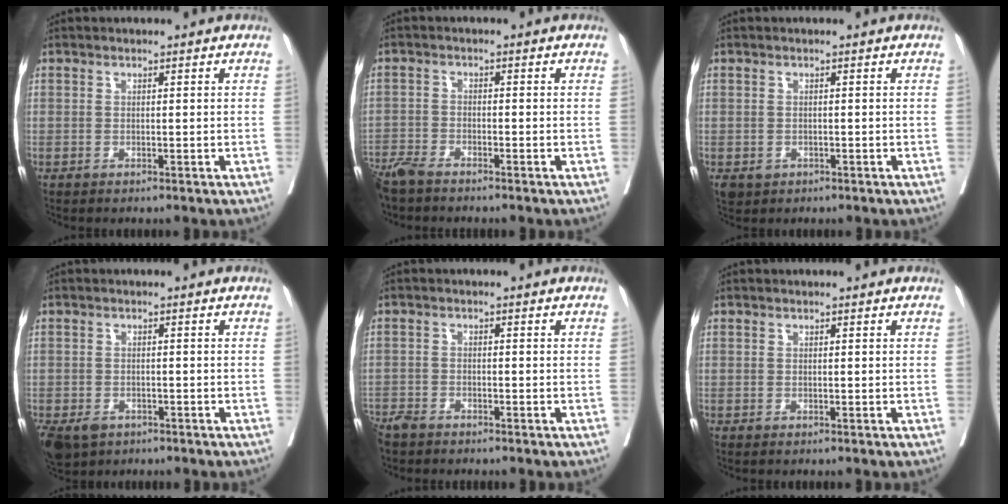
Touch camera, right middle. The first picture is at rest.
{"total": 4.6, "force": [-4.1, 0.6, 1.9], "torque": [-0.033, -0.014, -0.081]}
{"total": 2.5, "force": [-1.2, 2.0, 0.8], "torque": [-0.014, -0.002, -0.013]}
{"total": 6.9, "force": [-4.2, 4.6, 2.9], "torque": [-0.066, -0.008, -0.065]}
{"total": 3.5, "force": [-3.1, 1.0, 1.2], "torque": [-0.019, -0.007, -0.060]}
{"total": 0.0}